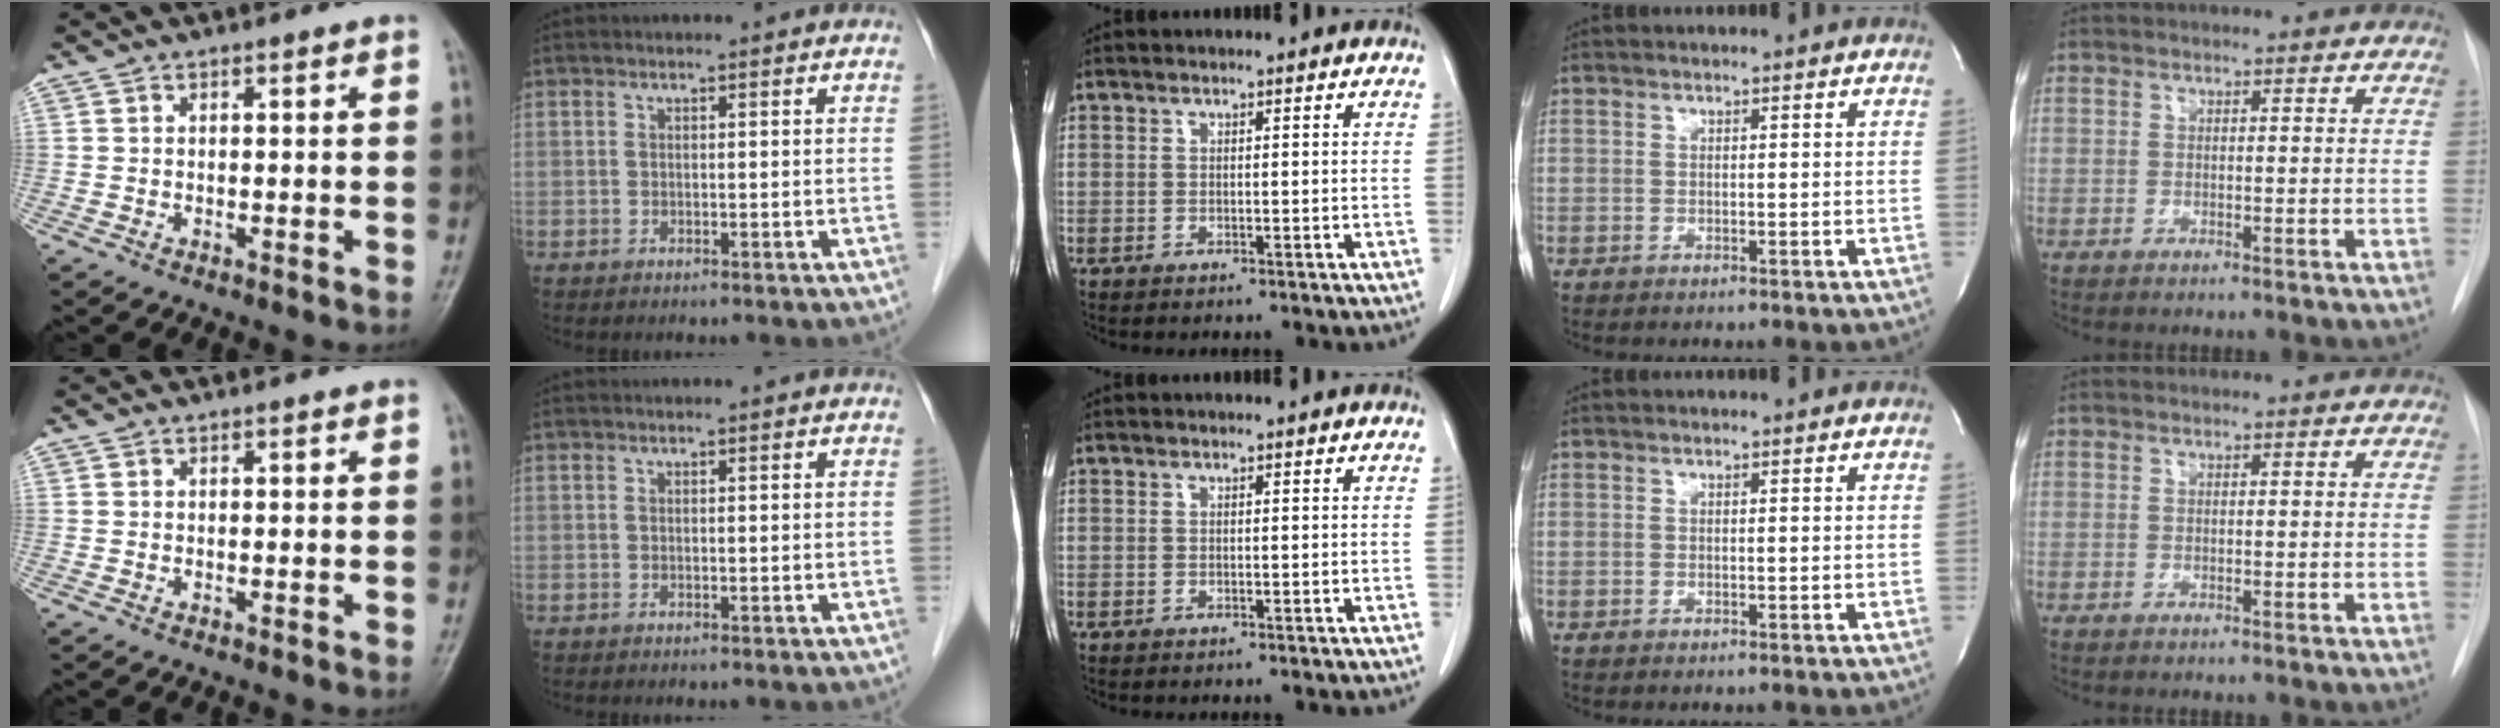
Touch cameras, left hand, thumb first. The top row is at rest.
{}